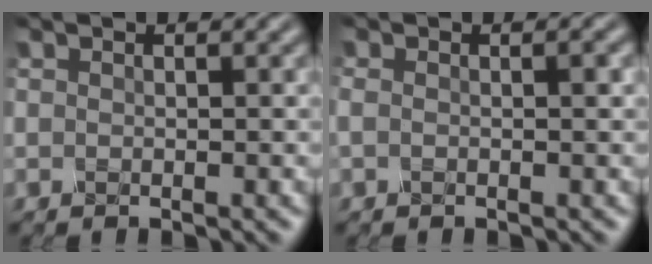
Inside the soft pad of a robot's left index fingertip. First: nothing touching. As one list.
[{"total": 1.2, "force": [-0.1, 0.5, 1.1], "torque": [-0.024, -0.001, -0.003]}]